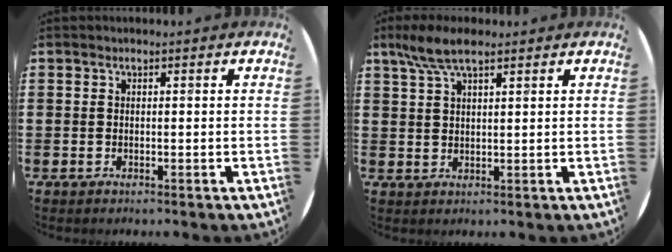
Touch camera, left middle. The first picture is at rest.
{"total": 5.3, "force": [3.8, 1.4, 3.4], "torque": [-0.075, 0.002, 0.069]}